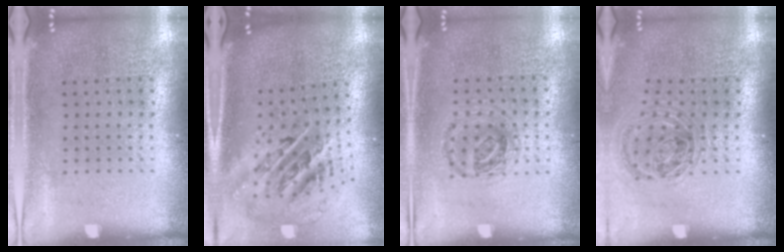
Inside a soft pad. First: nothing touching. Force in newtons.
{"total": 2.6, "press": 1.8, "slide": 1.9}
{"total": 0.9, "press": 0.9, "slide": 0.3}
{"total": 1.1, "press": 1.0, "slide": 0.3}